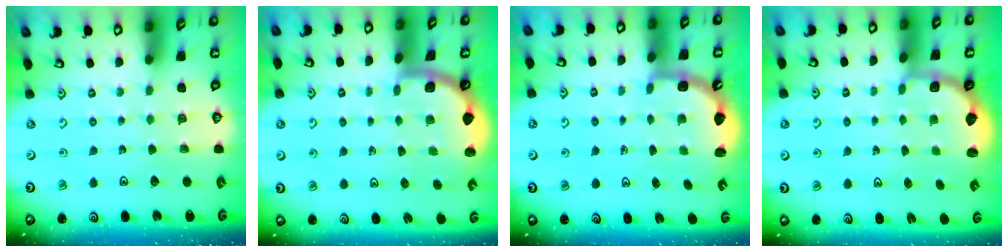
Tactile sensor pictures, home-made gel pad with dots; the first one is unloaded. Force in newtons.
{"total": 1.9, "press": 1.9, "slide": 0.0}
{"total": 3.1, "press": 2.5, "slide": 1.8}
{"total": 2.7, "press": 2.0, "slide": 1.8}